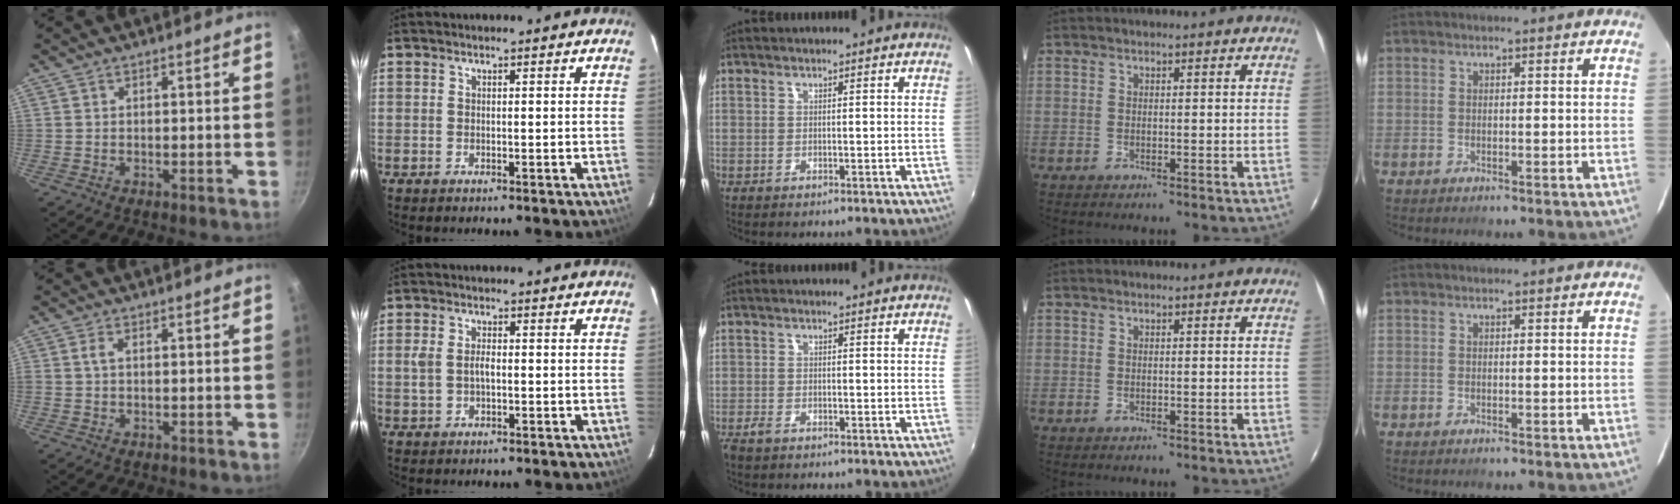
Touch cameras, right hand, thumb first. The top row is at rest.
{"thumb": {"total": 1.5, "force": [0.2, 0.8, 1.3], "torque": [-0.028, 0.005, 0.002]}, "index": {"total": 3.4, "force": [-0.3, 2.0, 2.8], "torque": [-0.059, 0.004, -0.003]}, "middle": {"total": 2.0, "force": [-1.6, 0.8, 0.9], "torque": [-0.022, -0.006, -0.032]}}